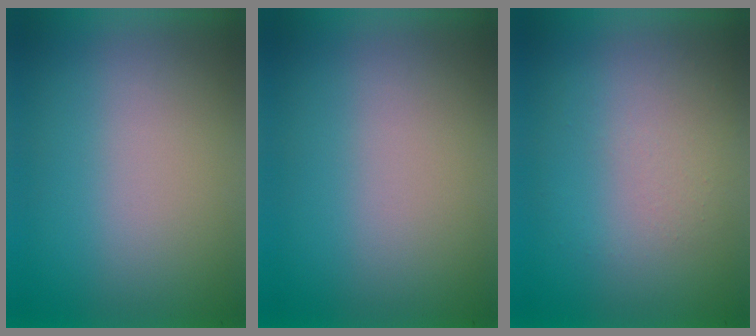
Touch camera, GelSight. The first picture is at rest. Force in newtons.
{"total": 0.0}
{"total": 1.1}